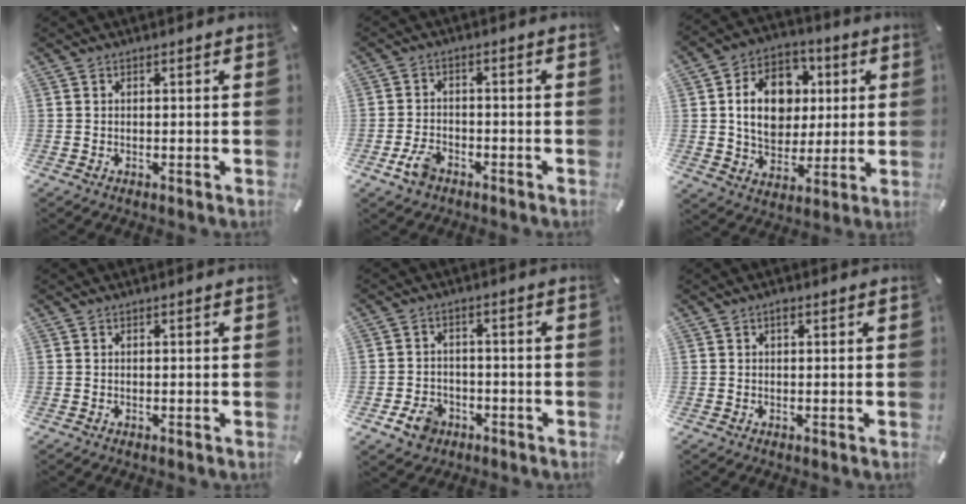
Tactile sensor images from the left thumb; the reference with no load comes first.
{"total": 5.3, "force": [-3.0, 3.2, 2.9], "torque": [-0.078, 0.007, -0.061]}
{"total": 15.1, "force": [2.1, 12.2, 8.5], "torque": [-0.146, 0.012, 0.042]}
{"total": 0.0}
{"total": 6.2, "force": [-3.0, 4.9, 2.4], "torque": [-0.048, 0.012, -0.057]}
{"total": 1.3, "force": [0.4, 0.7, 1.0], "torque": [-0.021, 0.005, 0.007]}